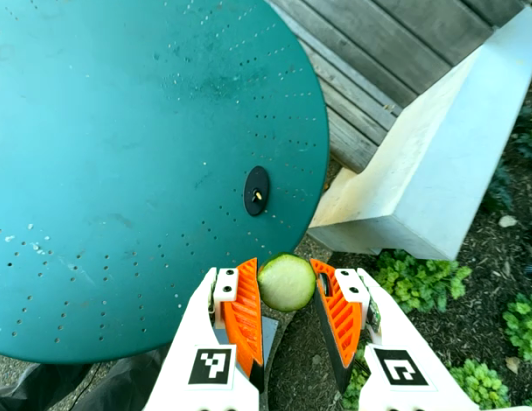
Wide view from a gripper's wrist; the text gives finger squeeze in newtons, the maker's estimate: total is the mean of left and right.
{"total": 10.6, "left": 10.4, "right": 10.9}